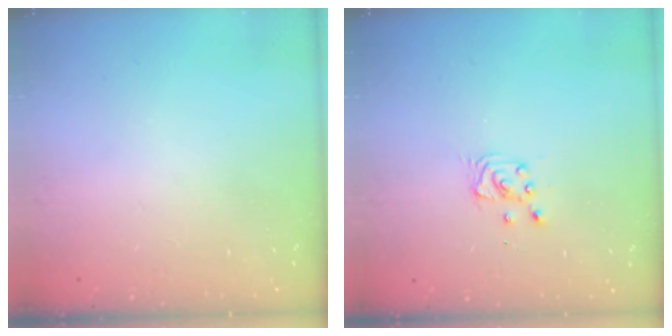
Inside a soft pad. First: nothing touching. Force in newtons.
{"total": 2.9, "press": 2.9, "slide": 0.4}